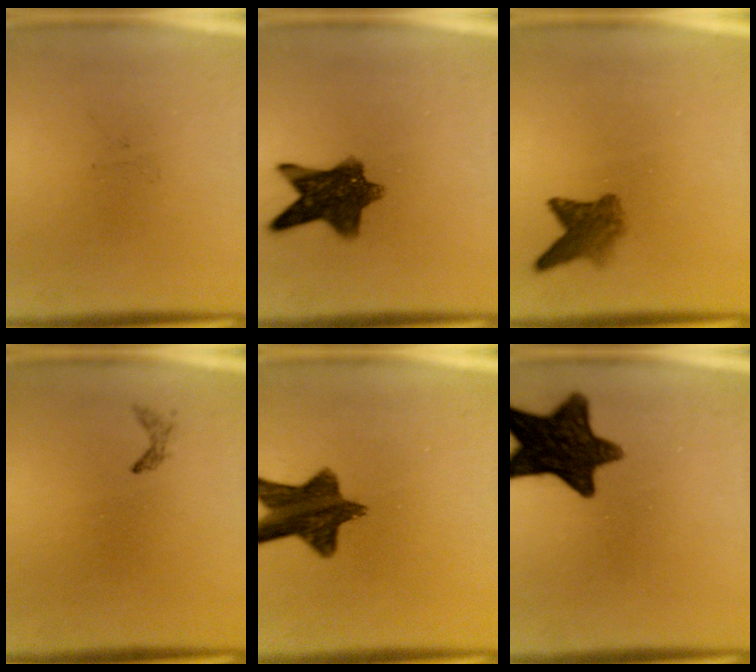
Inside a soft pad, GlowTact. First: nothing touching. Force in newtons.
{"total": 9.7}
{"total": 3.8}
{"total": 0.7}
{"total": 11.3}
{"total": 13.7}